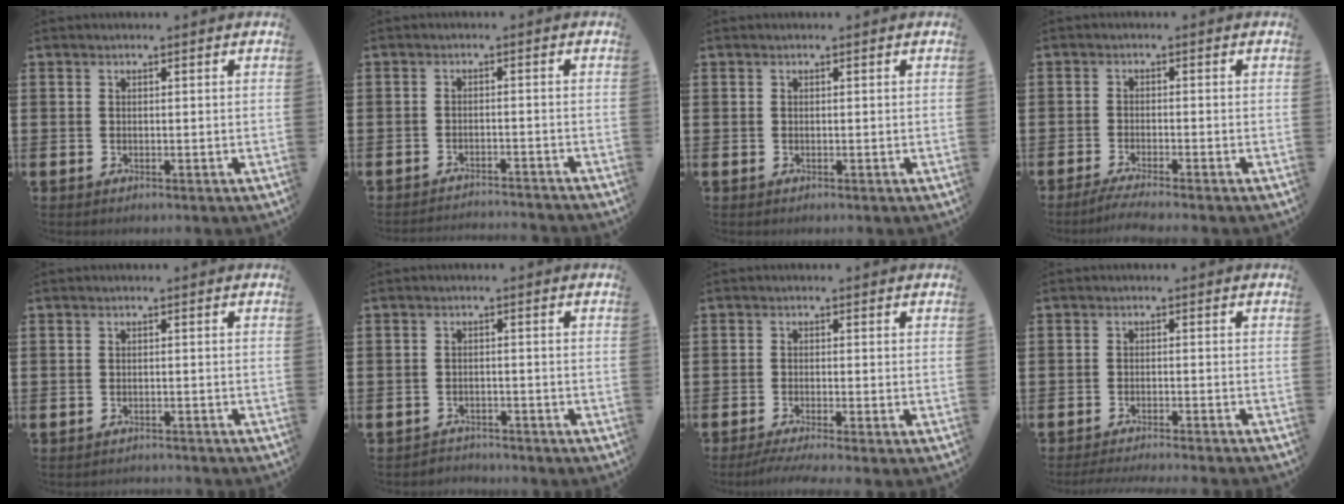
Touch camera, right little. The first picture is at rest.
{"total": 2.0, "force": [-2.0, -0.2, -0.1], "torque": [-0.002, 0.004, -0.043]}
{"total": 0.0}
{"total": 2.3, "force": [-1.8, -0.1, 1.5], "torque": [-0.023, -0.003, -0.031]}
{"total": 0.9, "force": [-0.9, -0.1, -0.1], "torque": [0.000, 0.002, -0.020]}
{"total": 1.6, "force": [-1.6, 0.2, -0.3], "torque": [-0.001, 0.003, -0.037]}
{"total": 1.8, "force": [-1.3, 0.0, 1.3], "torque": [-0.021, -0.001, -0.023]}
{"total": 1.9, "force": [-1.8, -0.3, 0.5], "torque": [-0.006, 0.002, -0.036]}